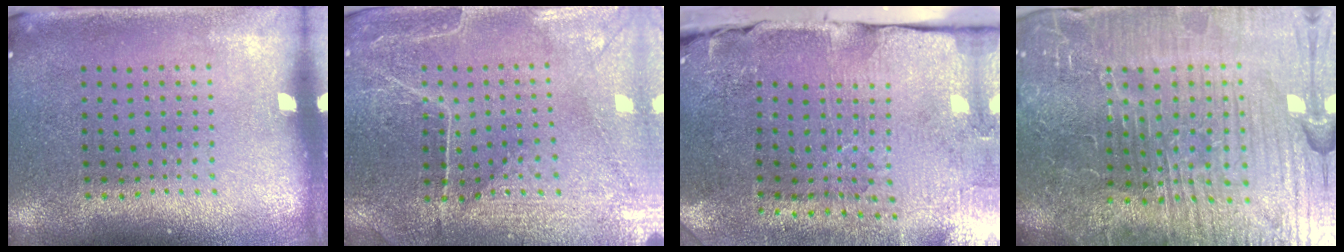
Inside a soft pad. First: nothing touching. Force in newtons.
{"total": 1.1, "press": 1.0, "slide": 0.4}
{"total": 4.2, "press": 3.7, "slide": 2.1}
{"total": 6.9, "press": 6.3, "slide": 2.9}